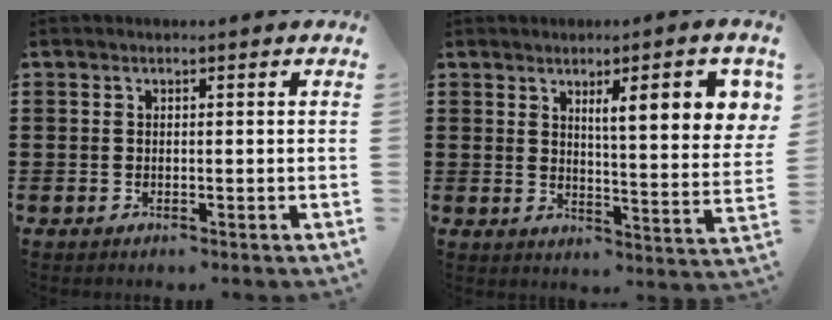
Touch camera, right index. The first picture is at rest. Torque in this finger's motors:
{"motor_torque": [1.53, 0.61, 0.65, 0.21]}